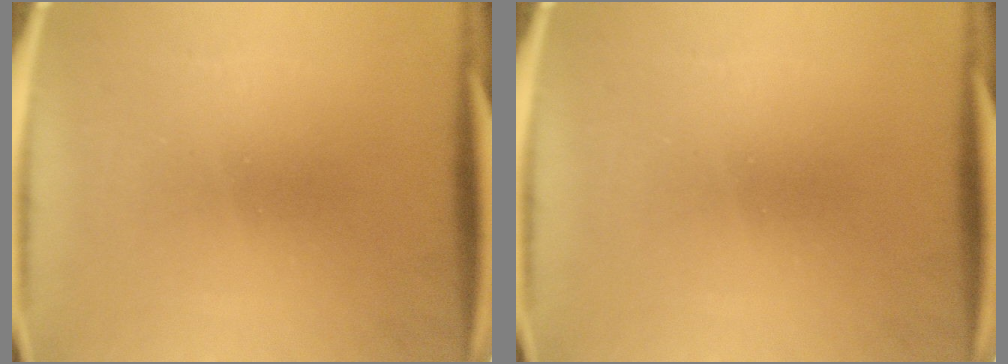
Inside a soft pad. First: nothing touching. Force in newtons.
{"total": 0.0}